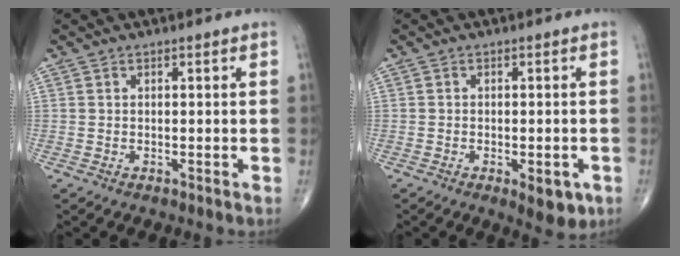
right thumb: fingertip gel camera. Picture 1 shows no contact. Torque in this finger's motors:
{"motor_torque": [0.81, 0.52, 0.26, -0.44, 0.10]}